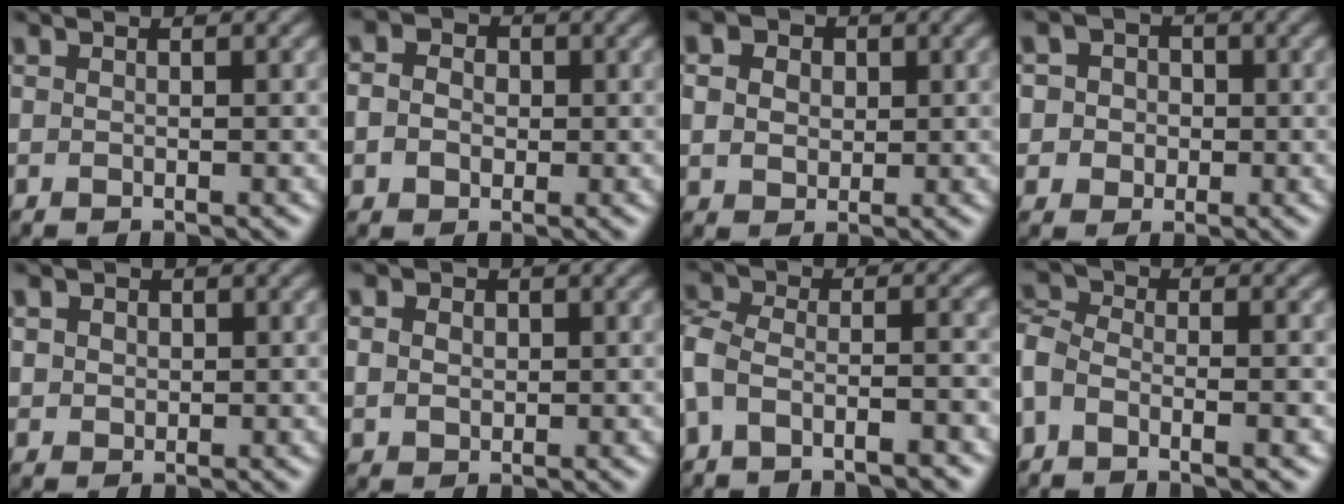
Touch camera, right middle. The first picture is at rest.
{"total": 4.2, "force": [0.7, 3.5, 2.2], "torque": [-0.024, 0.024, -0.023]}
{"total": 5.6, "force": [2.3, 4.2, 2.9], "torque": [-0.063, 0.019, 0.017]}
{"total": 4.5, "force": [1.1, 4.0, 1.7], "torque": [-0.014, 0.022, -0.001]}
{"total": 2.1, "force": [0.9, 1.7, 0.8], "torque": [-0.023, 0.005, 0.022]}
{"total": 2.3, "force": [0.7, 1.9, 1.1], "torque": [-0.027, 0.007, 0.010]}
{"total": 5.5, "force": [-3.3, 2.4, 3.7], "torque": [-0.074, 0.001, -0.069]}
{"total": 5.4, "force": [-2.0, 2.9, 4.1], "torque": [-0.062, 0.012, -0.039]}